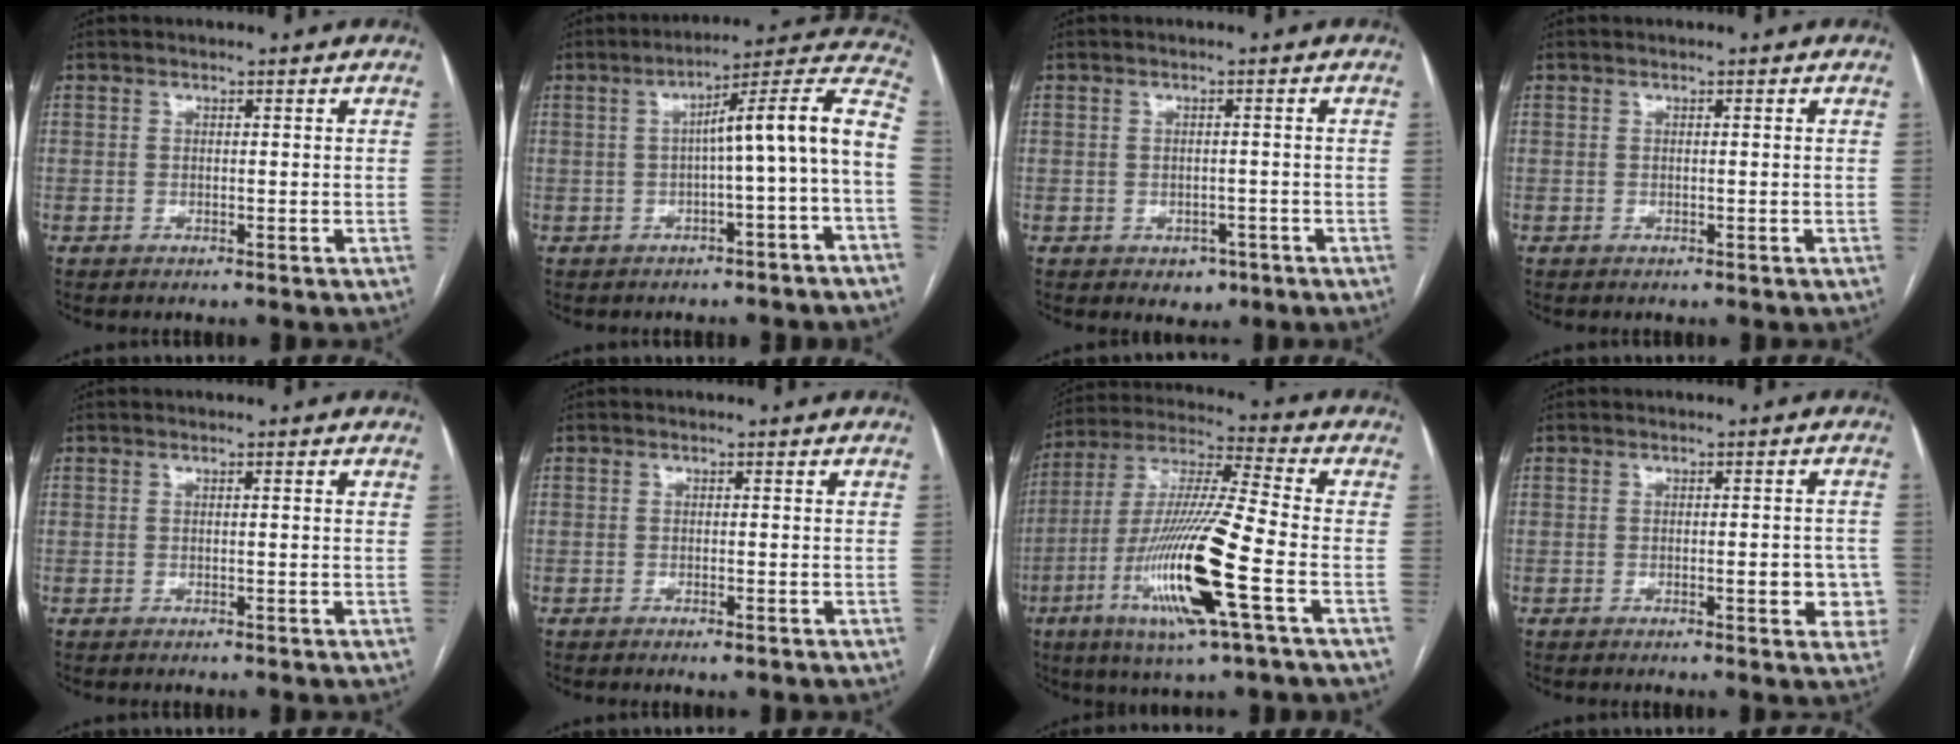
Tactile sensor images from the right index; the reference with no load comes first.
{"total": 12.2, "force": [-1.7, -0.3, 12.1], "torque": [-0.159, 0.039, -0.028]}
{"total": 2.9, "force": [-1.4, 2.2, 1.2], "torque": [-0.007, 0.005, -0.010]}
{"total": 0.0}
{"total": 0.5, "force": [0.1, -0.1, 0.5], "torque": [-0.007, 0.002, 0.002]}
{"total": 1.2, "force": [-0.7, 0.2, 0.9], "torque": [-0.014, -0.002, -0.009]}
{"total": 18.6, "force": [-6.4, 0.6, 17.4], "torque": [-0.363, -0.022, -0.120]}
{"total": 4.8, "force": [-1.3, 1.6, 4.3], "torque": [-0.043, 0.004, -0.012]}